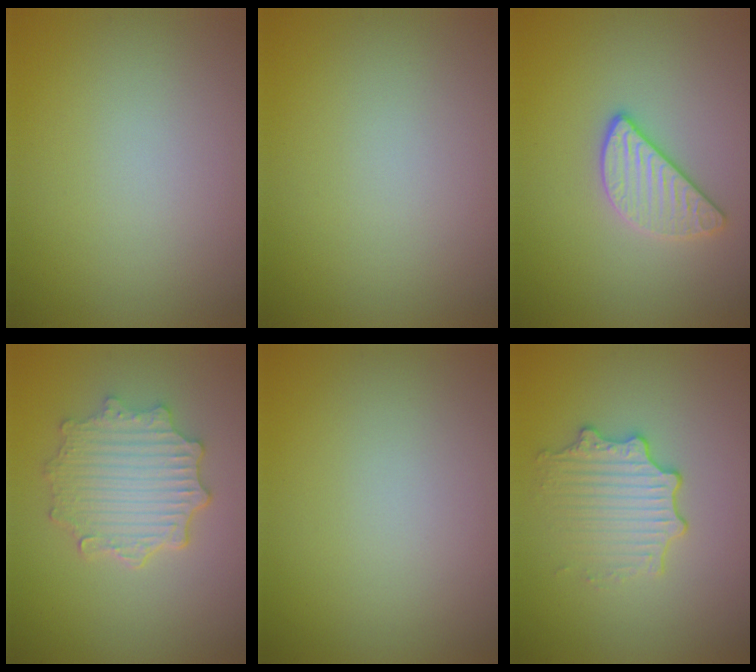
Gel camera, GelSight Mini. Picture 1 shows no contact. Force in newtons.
{"total": 0.0}
{"total": 2.6, "press": 2.5, "slide": 0.8}
{"total": 4.8, "press": 3.9, "slide": 2.8}
{"total": 0.0}
{"total": 3.0, "press": 2.7, "slide": 1.1}